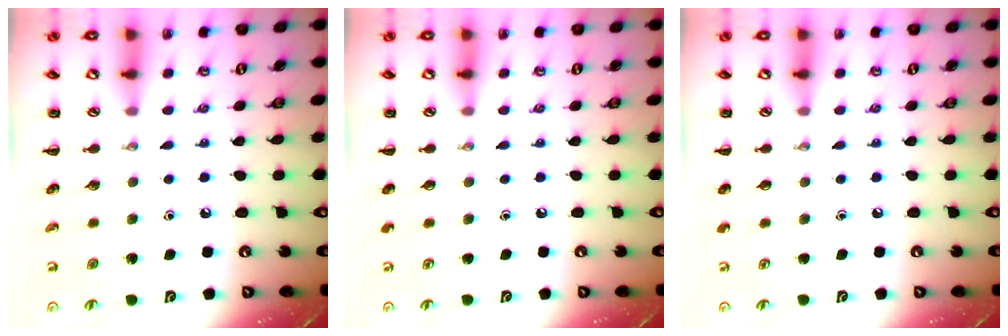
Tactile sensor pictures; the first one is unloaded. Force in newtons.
{"total": 0.0}
{"total": 0.0}